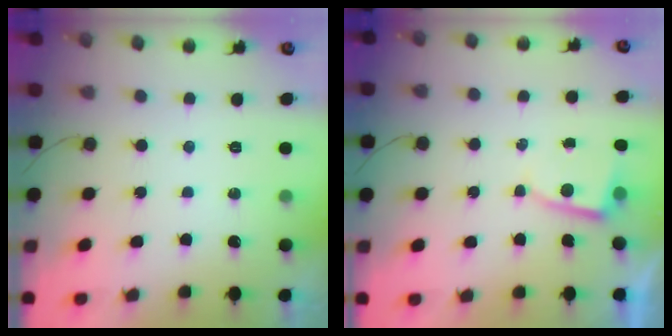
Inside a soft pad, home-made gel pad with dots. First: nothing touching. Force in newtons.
{"total": 2.7, "press": 2.6, "slide": 0.3}